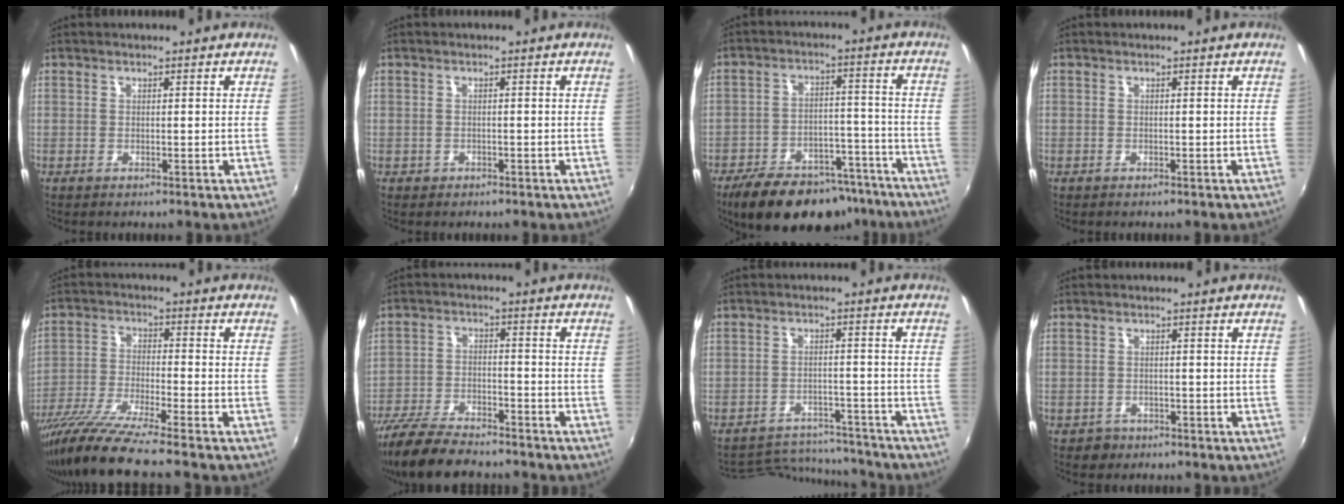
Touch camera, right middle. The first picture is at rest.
{"total": 1.3, "force": [-0.7, 1.1, 0.3], "torque": [-0.009, -0.002, -0.008]}
{"total": 19.3, "force": [-14.9, 8.8, 8.6], "torque": [-0.167, 0.017, -0.203]}
{"total": 0.7, "force": [-0.5, 0.4, 0.0], "torque": [-0.002, -0.001, -0.010]}
{"total": 12.7, "force": [-10.6, -1.0, 7.0], "torque": [-0.143, -0.035, -0.197]}
{"total": 15.6, "force": [-13.1, 4.3, 7.3], "torque": [-0.164, -0.028, -0.231]}
{"total": 12.9, "force": [-12.0, 4.0, 2.5], "torque": [-0.068, 0.025, -0.162]}
{"total": 2.6, "force": [-1.4, 2.1, 0.4], "torque": [-0.015, -0.001, -0.020]}